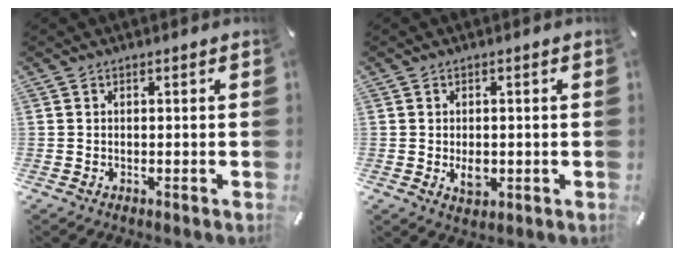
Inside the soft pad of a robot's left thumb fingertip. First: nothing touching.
{"total": 3.5, "force": [-0.4, 2.4, 2.5], "torque": [-0.043, -0.003, -0.009]}